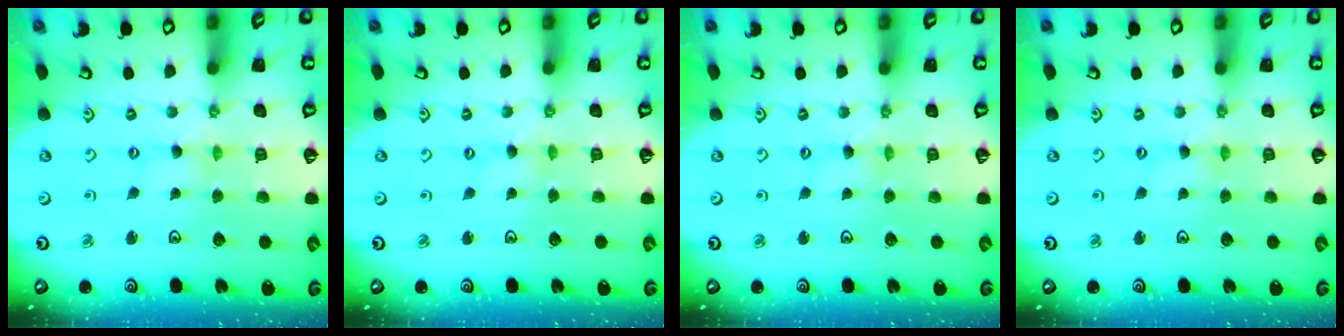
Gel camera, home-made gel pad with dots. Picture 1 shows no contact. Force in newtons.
{"total": 0.9, "press": 0.9, "slide": 0.1}
{"total": 1.0, "press": 1.0, "slide": 0.2}
{"total": 1.7, "press": 1.7, "slide": 0.3}